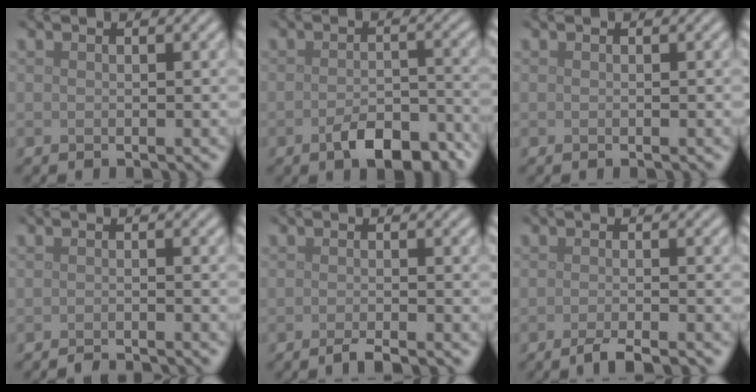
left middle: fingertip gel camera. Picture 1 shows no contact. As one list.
[{"total": 4.8, "force": [-2.7, 2.2, 3.3], "torque": [-0.058, -0.003, -0.041]}, {"total": 0.0}, {"total": 1.6, "force": [-1.5, 0.2, 0.5], "torque": [0.004, -0.004, -0.027]}, {"total": 1.6, "force": [-1.1, 0.2, 1.1], "torque": [-0.014, -0.005, -0.026]}, {"total": 2.3, "force": [-1.6, 0.4, 1.6], "torque": [-0.020, -0.004, -0.036]}]